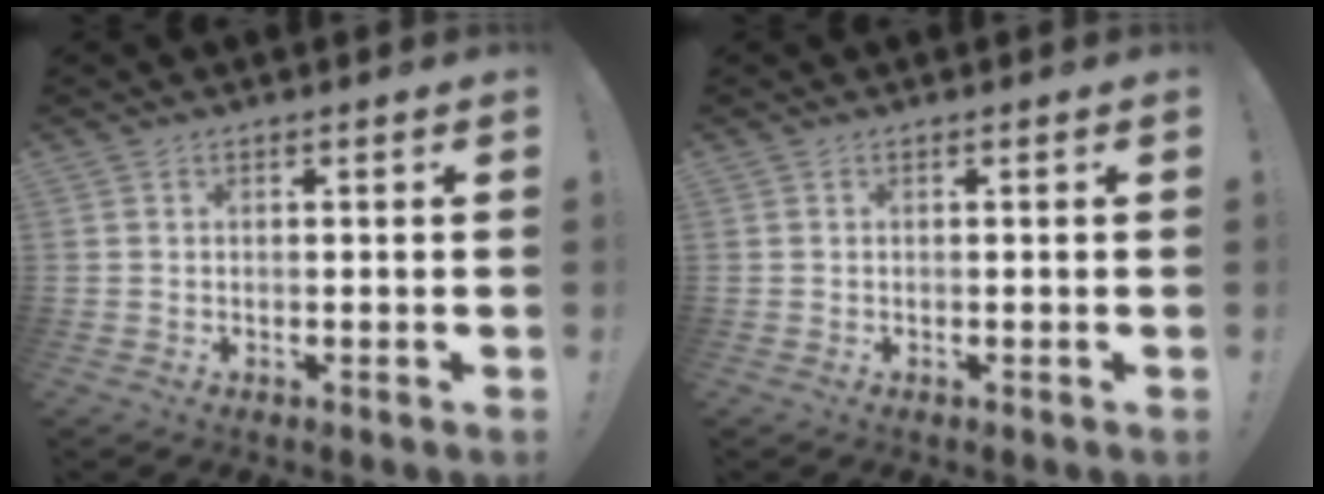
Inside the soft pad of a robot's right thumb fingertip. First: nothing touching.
{"total": 0.0}